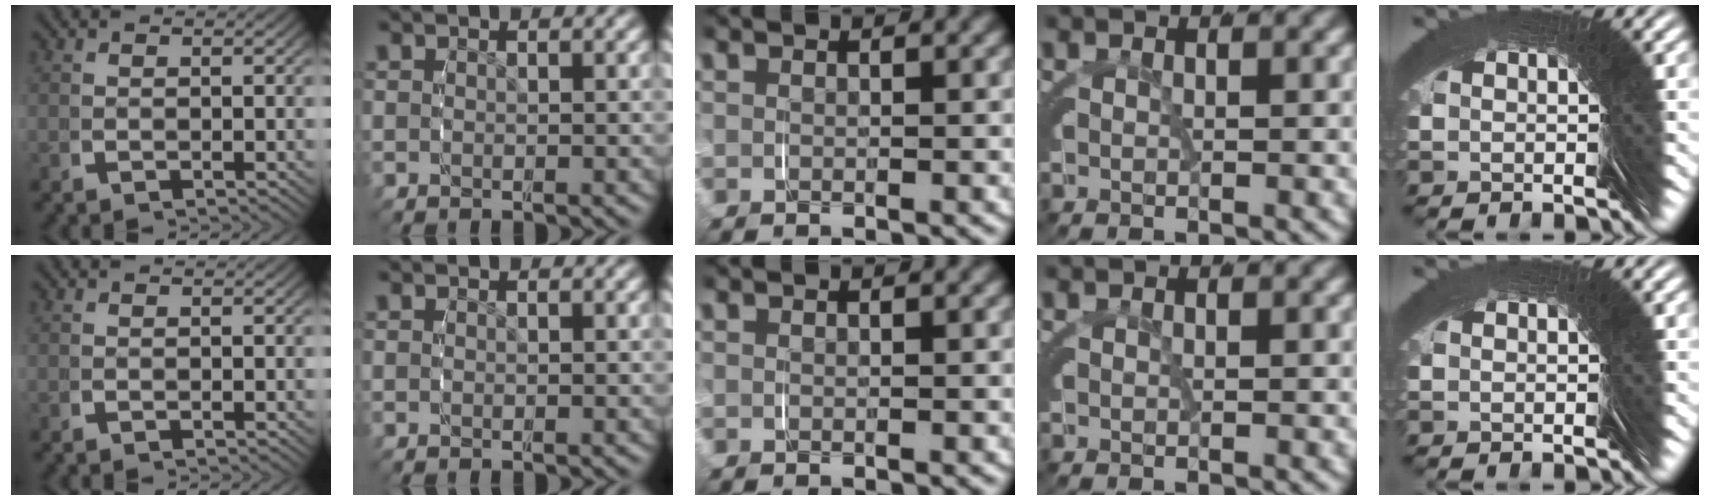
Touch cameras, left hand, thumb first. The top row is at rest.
{}